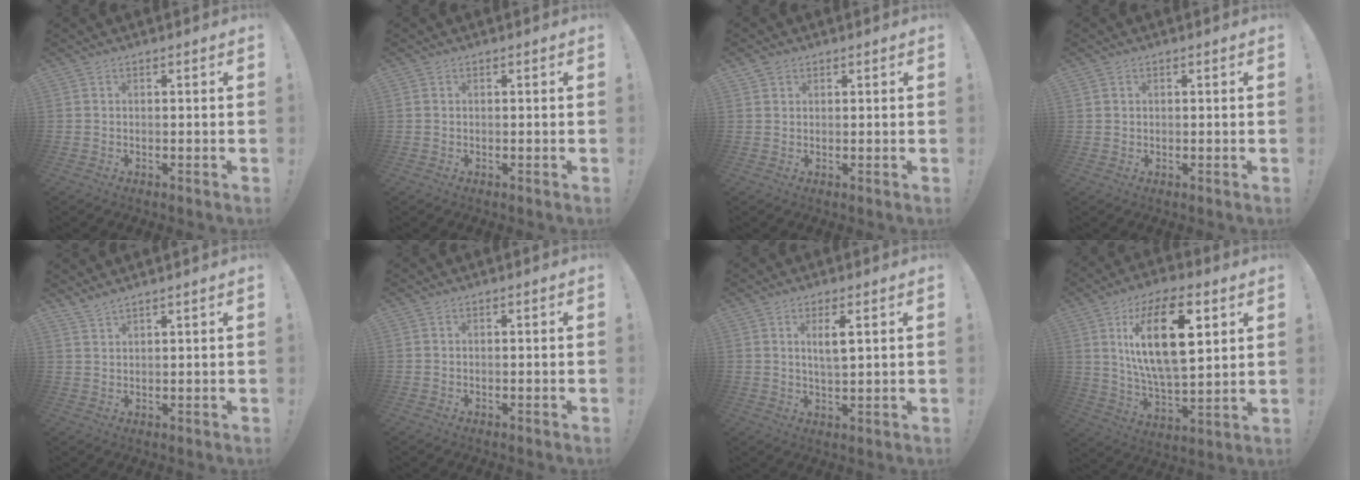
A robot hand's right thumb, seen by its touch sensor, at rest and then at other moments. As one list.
[{"total": 0.0}, {"total": 1.5, "force": [1.0, 1.0, 0.3], "torque": [-0.006, -0.001, 0.018]}, {"total": 1.0, "force": [0.3, 0.9, -0.1], "torque": [0.007, -0.001, 0.005]}, {"total": 2.6, "force": [2.3, -0.2, 1.1], "torque": [-0.031, -0.011, 0.043]}, {"total": 0.0}, {"total": 5.0, "force": [1.9, 1.2, 4.5], "torque": [-0.075, -0.008, 0.029]}, {"total": 20.3, "force": [7.3, 8.3, 17.0], "torque": [-0.310, -0.015, 0.109]}]